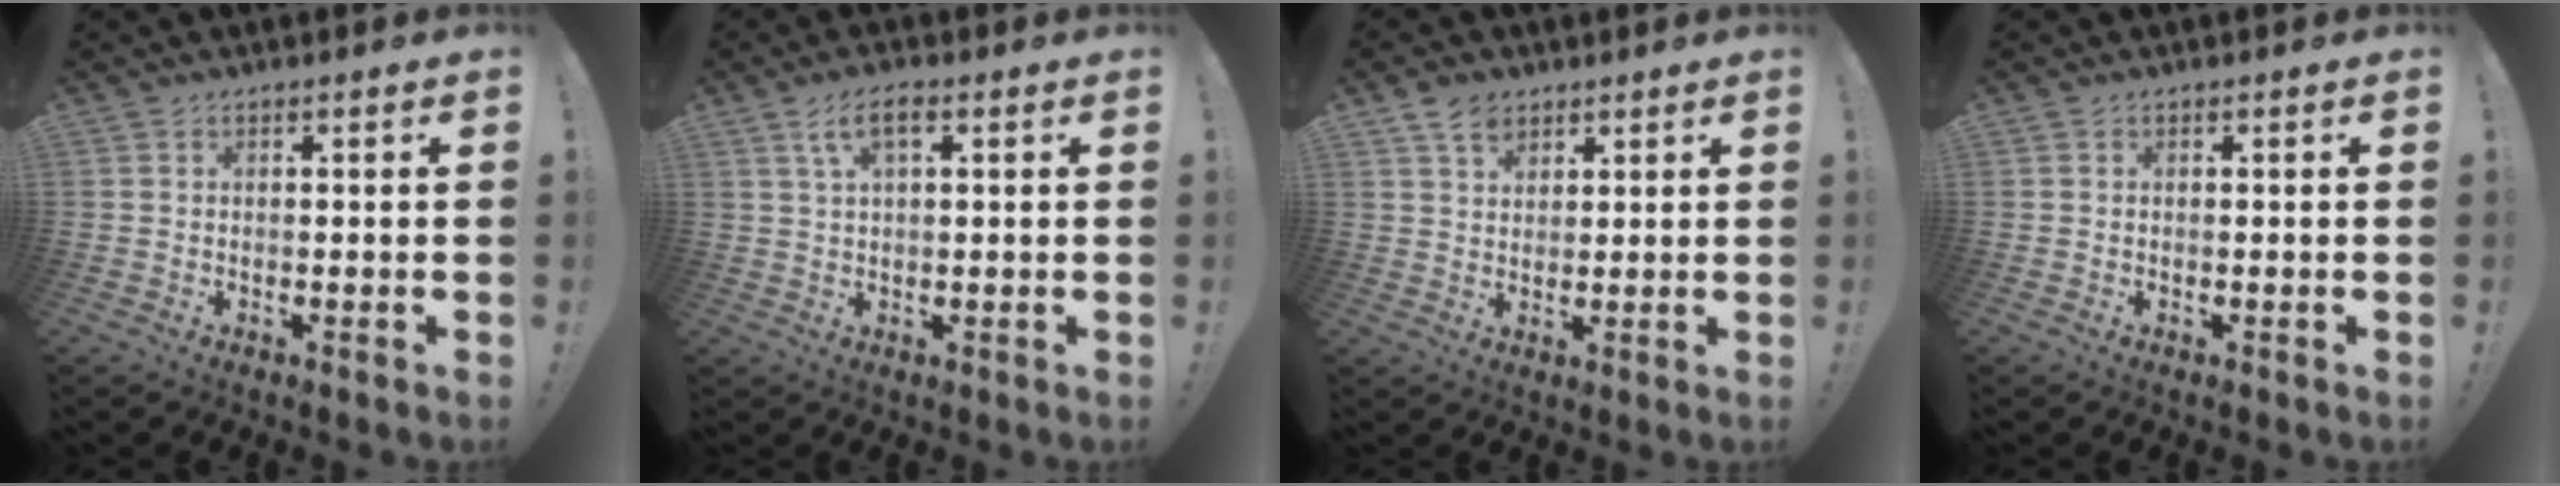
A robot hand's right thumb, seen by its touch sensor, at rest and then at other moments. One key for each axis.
{"total": 6.2, "fx": 2.6, "fy": 2.6, "fz": 5.0, "tx": -0.086, "ty": 0.004, "tz": 0.046}
{"total": 5.9, "fx": 3.7, "fy": 3.9, "fz": 2.3, "tx": -0.039, "ty": -0.011, "tz": 0.070}
{"total": 0.0}